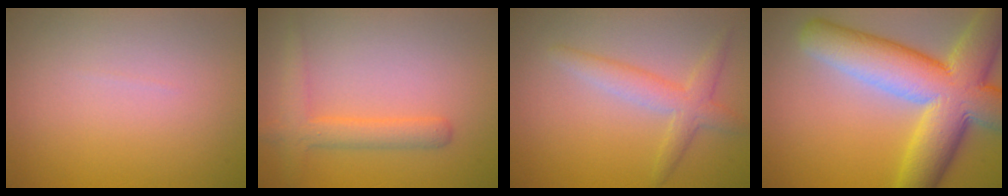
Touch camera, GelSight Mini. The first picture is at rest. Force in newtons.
{"total": 3.0, "press": 3.0, "slide": 0.2}
{"total": 3.0, "press": 3.0, "slide": 0.1}
{"total": 12.6, "press": 12.5, "slide": 0.6}